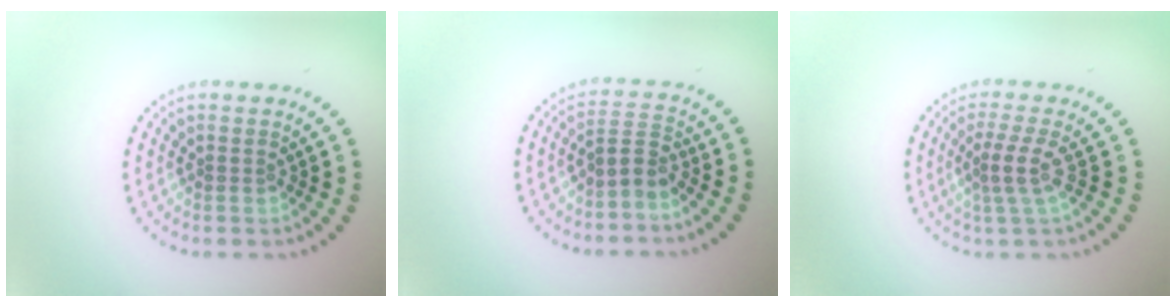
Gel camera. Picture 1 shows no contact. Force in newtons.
{"total": 2.3, "press": 1.5, "slide": 1.7}
{"total": 2.6, "press": 1.8, "slide": 1.9}